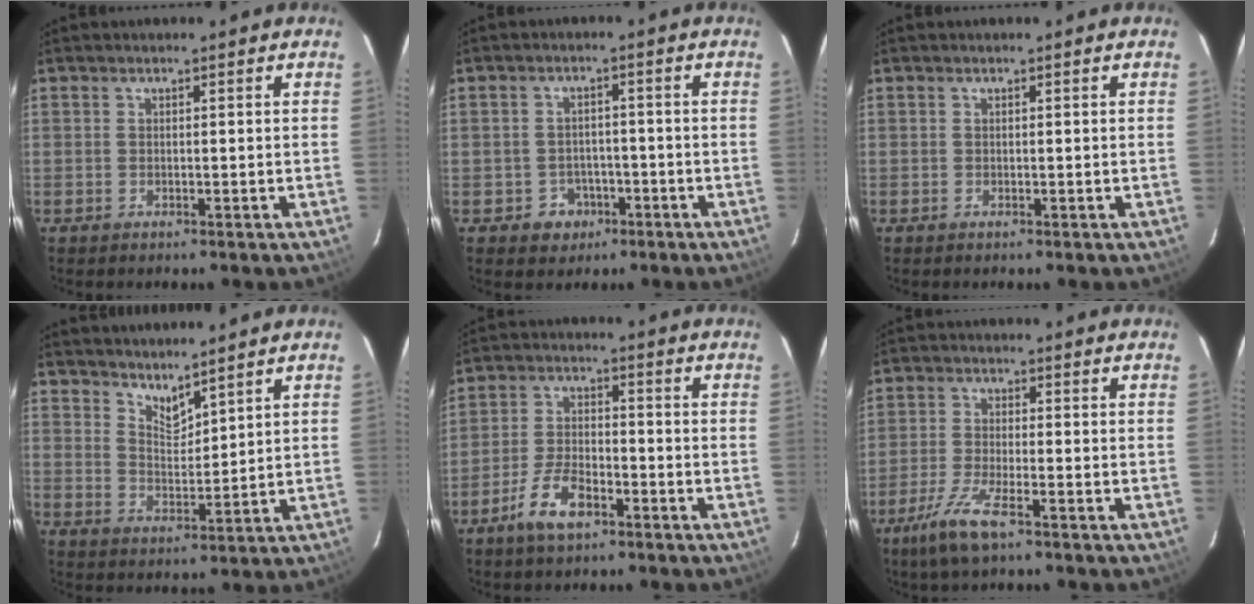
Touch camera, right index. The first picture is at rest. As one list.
[{"total": 4.8, "force": [-2.2, 4.3, 0.6], "torque": [-0.026, 0.018, -0.020]}, {"total": 0.0}, {"total": 4.7, "force": [4.3, 1.1, 1.7], "torque": [-0.025, -0.006, 0.077]}, {"total": 7.8, "force": [-4.9, 3.1, 5.2], "torque": [-0.115, 0.003, -0.091]}, {"total": 7.4, "force": [-4.8, 1.1, 5.5], "torque": [-0.131, -0.013, -0.094]}]